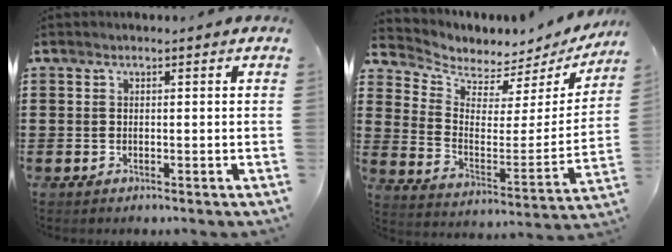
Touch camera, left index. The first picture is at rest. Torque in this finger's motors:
{"motor_torque": [-0.06, 0.06, -0.09, -0.01]}